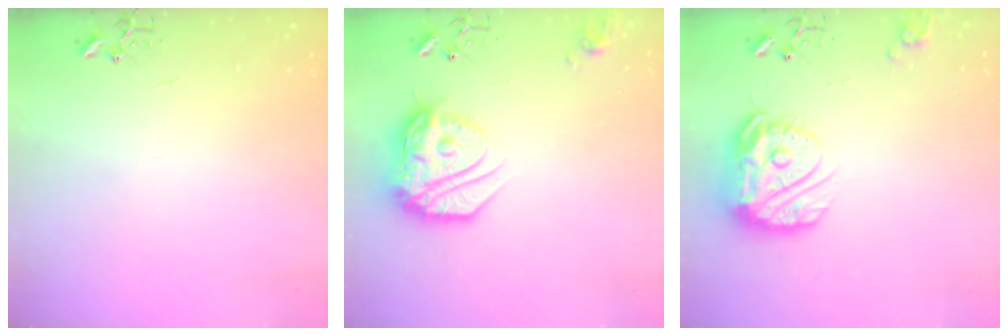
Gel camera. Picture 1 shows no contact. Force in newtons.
{"total": 19.3, "press": 19.2, "slide": 1.7}
{"total": 17.3, "press": 17.2, "slide": 1.9}